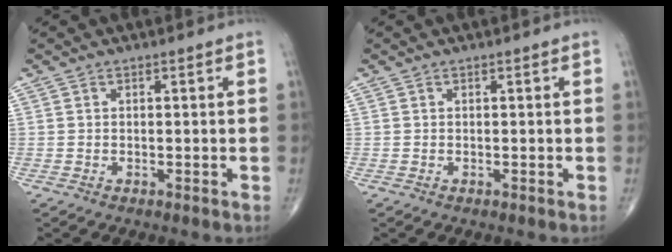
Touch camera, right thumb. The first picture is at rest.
{"total": 0.0}